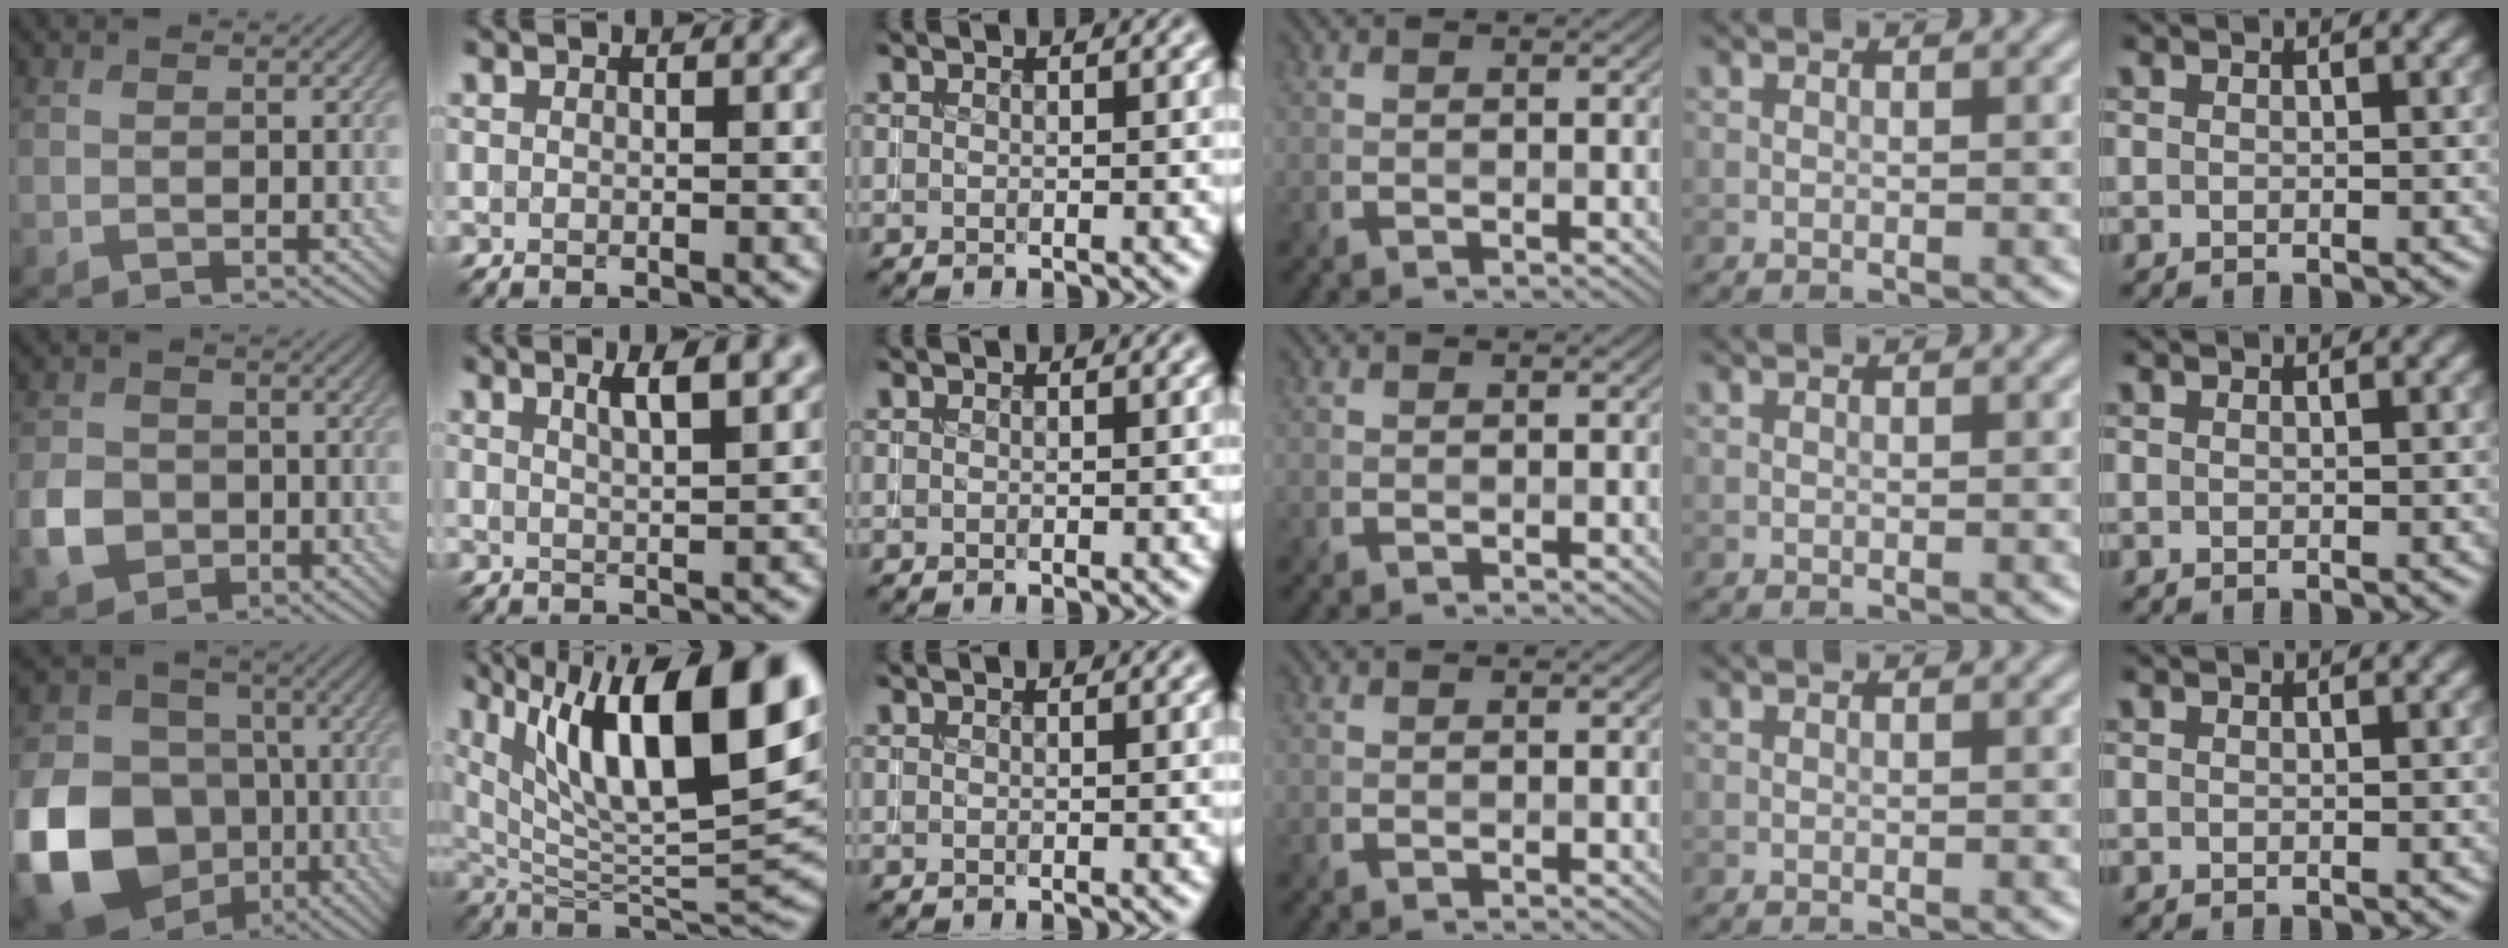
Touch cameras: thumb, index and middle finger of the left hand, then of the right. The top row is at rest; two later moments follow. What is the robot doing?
{"motion": "insert", "object": "coin"}